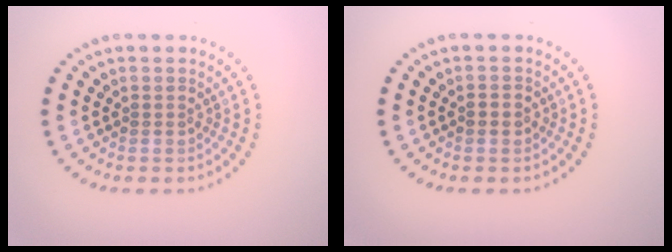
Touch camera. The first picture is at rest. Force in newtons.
{"total": 1.5, "press": 1.4, "slide": 0.1}